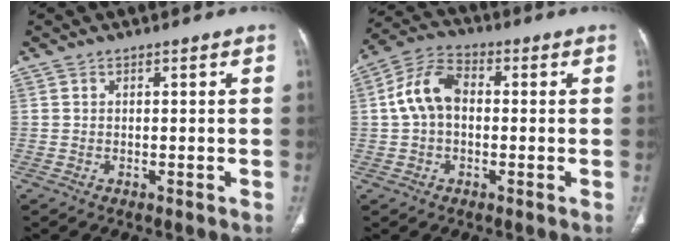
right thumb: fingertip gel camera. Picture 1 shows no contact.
{"total": 9.0, "force": [0.3, 6.1, 6.6], "torque": [-0.125, 0.028, -0.003]}